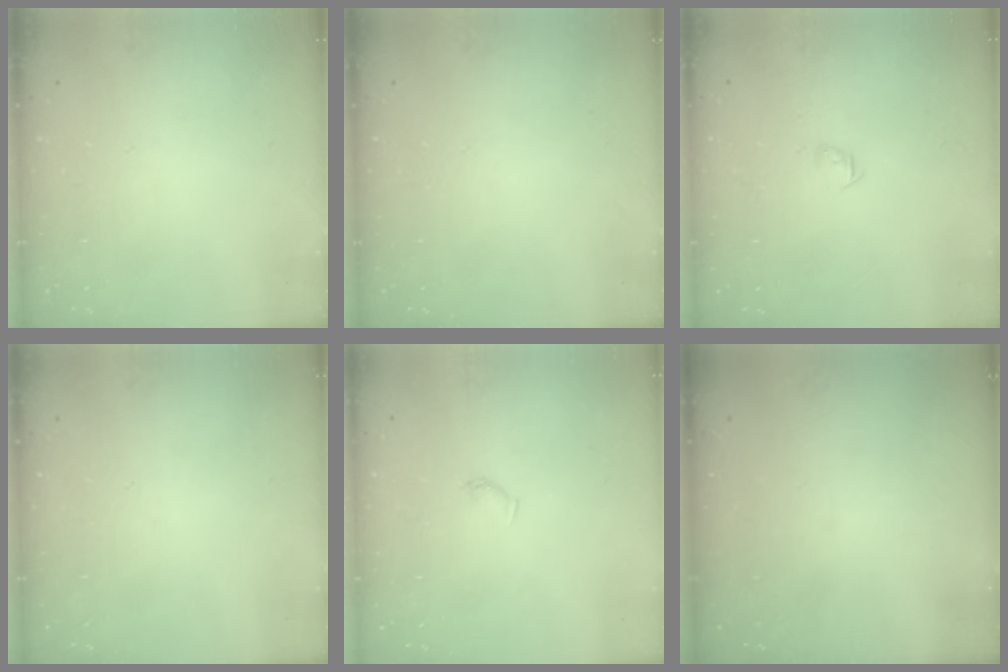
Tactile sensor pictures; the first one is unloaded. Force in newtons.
{"total": 0.0}
{"total": 3.1, "press": 3.0, "slide": 0.8}
{"total": 0.0}
{"total": 3.8, "press": 3.7, "slide": 0.8}
{"total": 0.0}